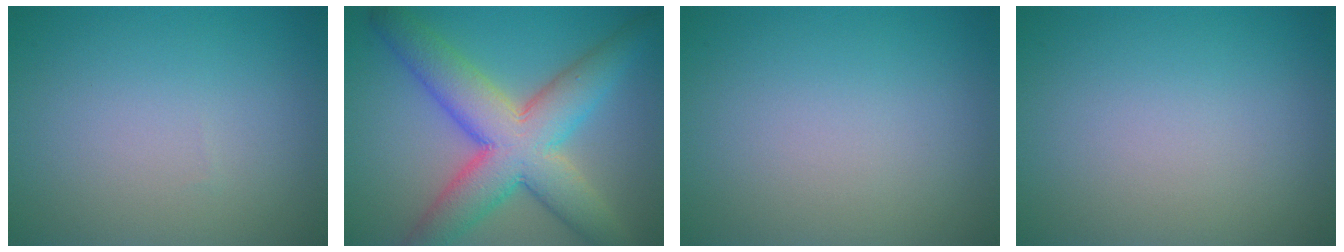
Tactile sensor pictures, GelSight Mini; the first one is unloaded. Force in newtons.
{"total": 9.8, "press": 9.8, "slide": 0.4}
{"total": 0.0}
{"total": 0.0}